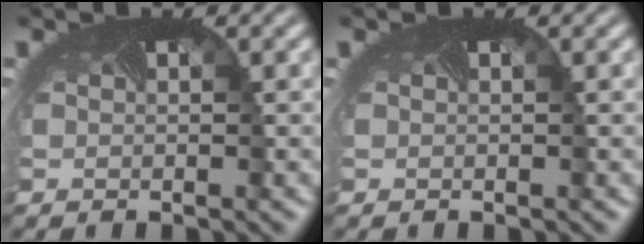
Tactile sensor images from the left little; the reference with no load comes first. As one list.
[{"total": 0.0}]